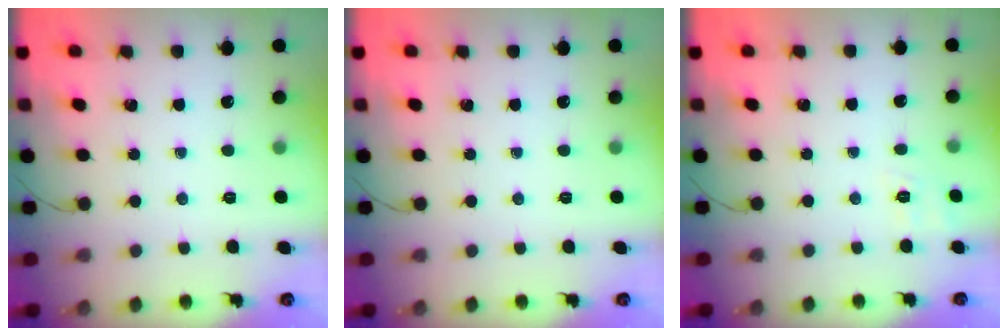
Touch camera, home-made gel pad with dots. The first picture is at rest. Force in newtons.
{"total": 0.0}
{"total": 6.7, "press": 6.4, "slide": 2.0}